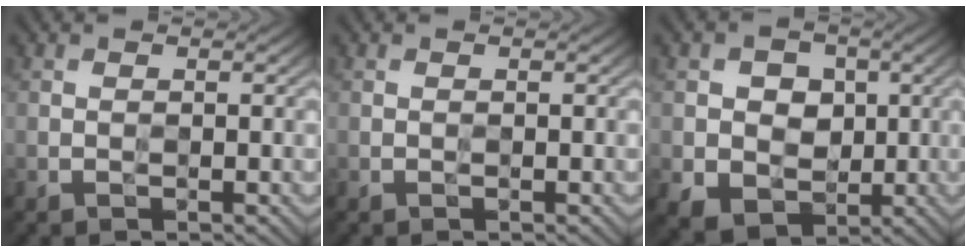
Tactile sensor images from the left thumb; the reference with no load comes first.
{"total": 0.0}
{"total": 7.0, "force": [0.0, 6.1, 3.5], "torque": [-0.069, -0.002, -0.008]}